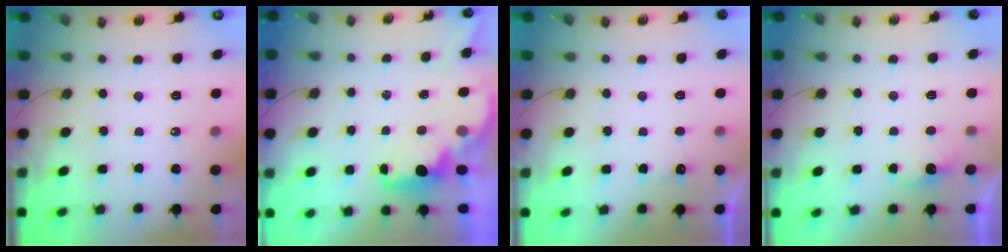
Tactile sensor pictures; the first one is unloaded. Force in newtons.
{"total": 2.3, "press": 2.1, "slide": 0.8}
{"total": 4.1, "press": 4.0, "slide": 0.9}
{"total": 3.1, "press": 3.0, "slide": 0.8}